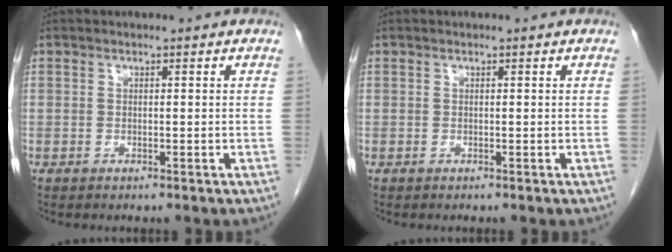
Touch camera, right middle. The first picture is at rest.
{"total": 0.0}